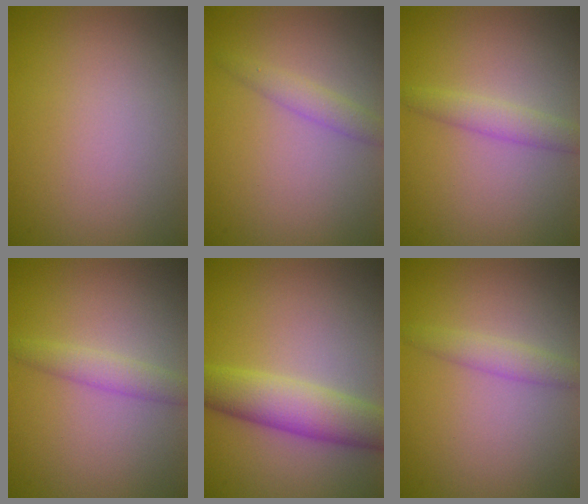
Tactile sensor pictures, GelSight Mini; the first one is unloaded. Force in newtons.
{"total": 1.6, "press": 1.6, "slide": 0.0}
{"total": 2.0, "press": 2.0, "slide": 0.0}
{"total": 2.0, "press": 2.0, "slide": 0.0}
{"total": 6.1, "press": 6.1, "slide": 0.1}
{"total": 1.8, "press": 1.8, "slide": 0.1}